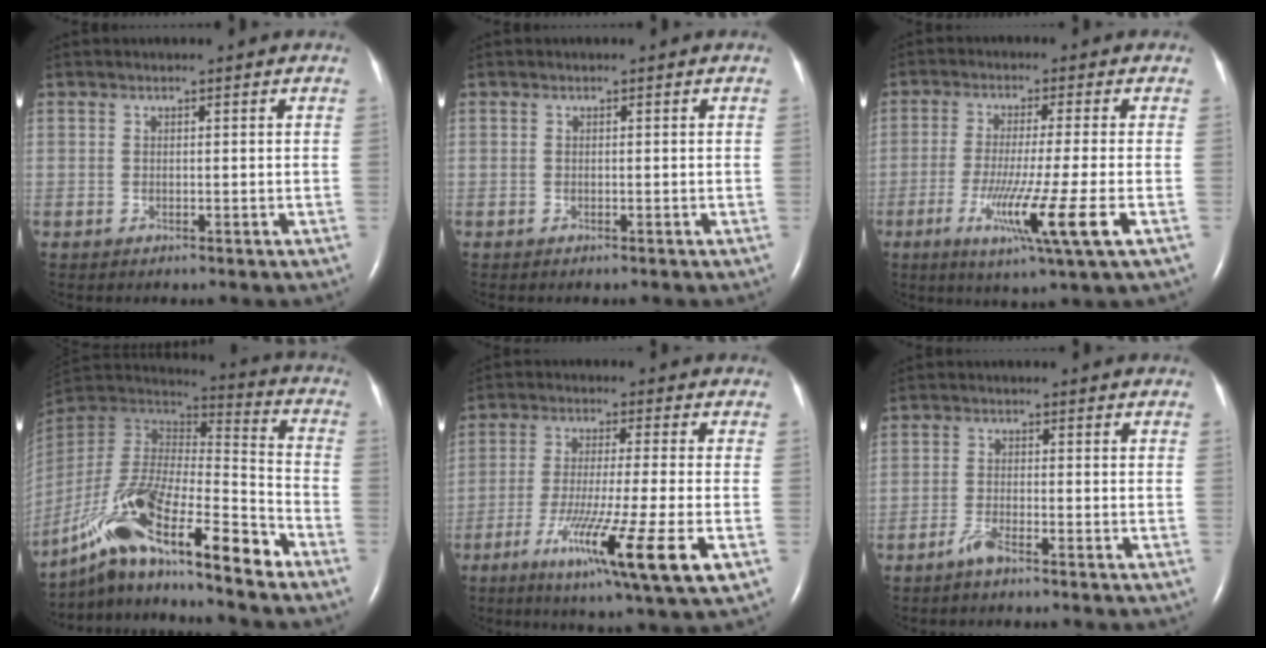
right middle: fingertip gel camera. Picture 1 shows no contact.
{"total": 0.0}
{"total": 10.6, "force": [-3.7, -1.5, 9.8], "torque": [-0.182, -0.040, -0.065]}
{"total": 21.8, "force": [-13.8, 4.1, 16.3], "torque": [-0.290, -0.022, -0.241]}
{"total": 14.5, "force": [-5.8, -0.5, 13.2], "torque": [-0.221, -0.043, -0.096]}
{"total": 2.5, "force": [-2.0, 0.1, 1.5], "torque": [-0.042, -0.004, -0.042]}